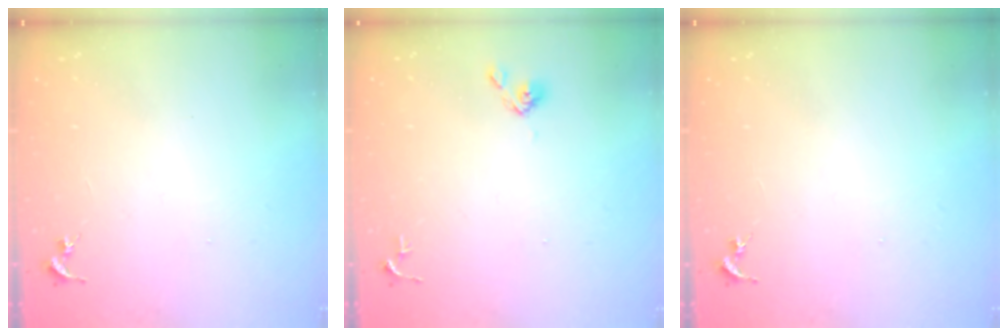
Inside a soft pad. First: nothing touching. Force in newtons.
{"total": 4.8, "press": 4.8, "slide": 0.6}
{"total": 0.0}